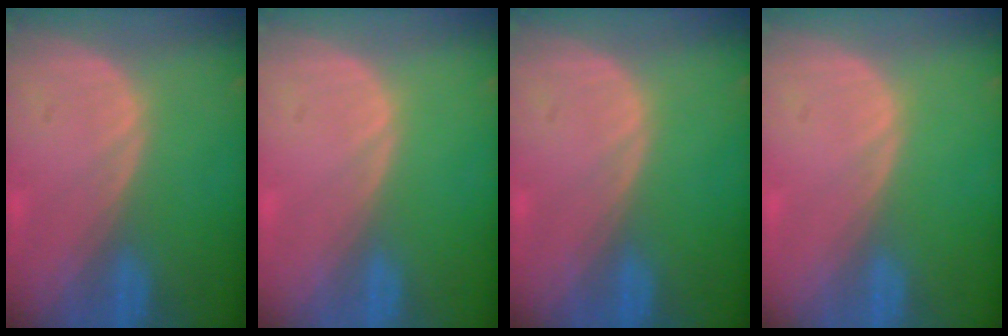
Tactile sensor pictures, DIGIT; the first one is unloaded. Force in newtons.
{"total": 0.0}
{"total": 0.0}
{"total": 0.0}